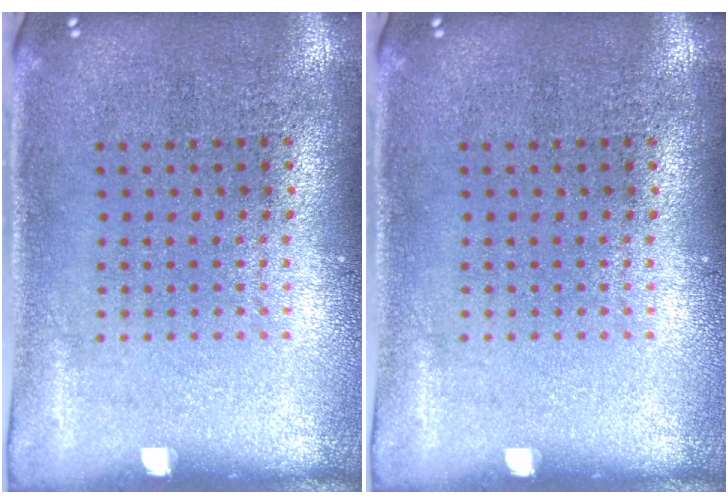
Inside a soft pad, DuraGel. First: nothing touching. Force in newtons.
{"total": 0.0}